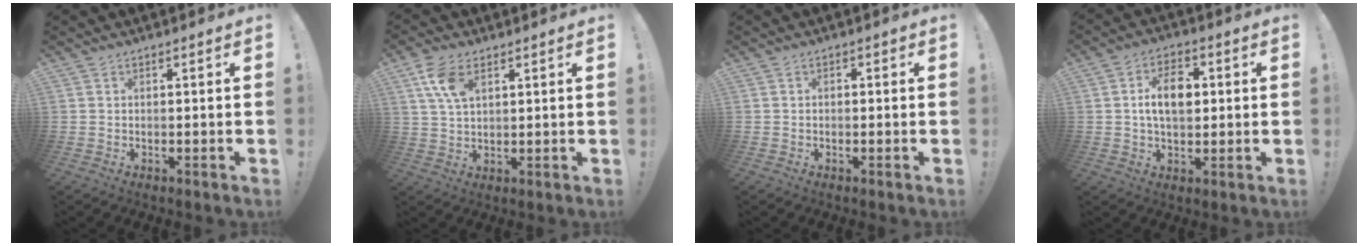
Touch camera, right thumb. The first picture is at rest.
{"total": 8.3, "force": [4.0, 4.4, 5.9], "torque": [-0.109, -0.009, 0.073]}
{"total": 1.1, "force": [-0.6, 0.8, 0.4], "torque": [-0.008, 0.005, -0.012]}
{"total": 10.0, "force": [1.1, 6.3, 7.7], "torque": [-0.122, 0.006, 0.018]}